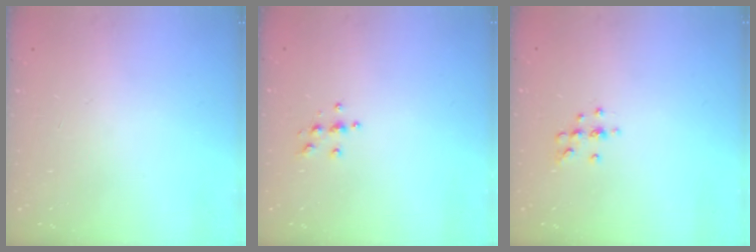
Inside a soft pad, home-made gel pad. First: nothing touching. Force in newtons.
{"total": 3.6, "press": 3.6, "slide": 0.4}
{"total": 6.5, "press": 6.4, "slide": 1.2}